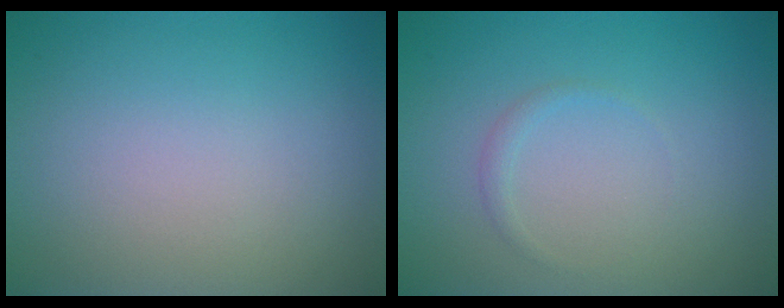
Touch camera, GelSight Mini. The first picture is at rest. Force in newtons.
{"total": 0.7, "press": 0.7, "slide": 0.0}